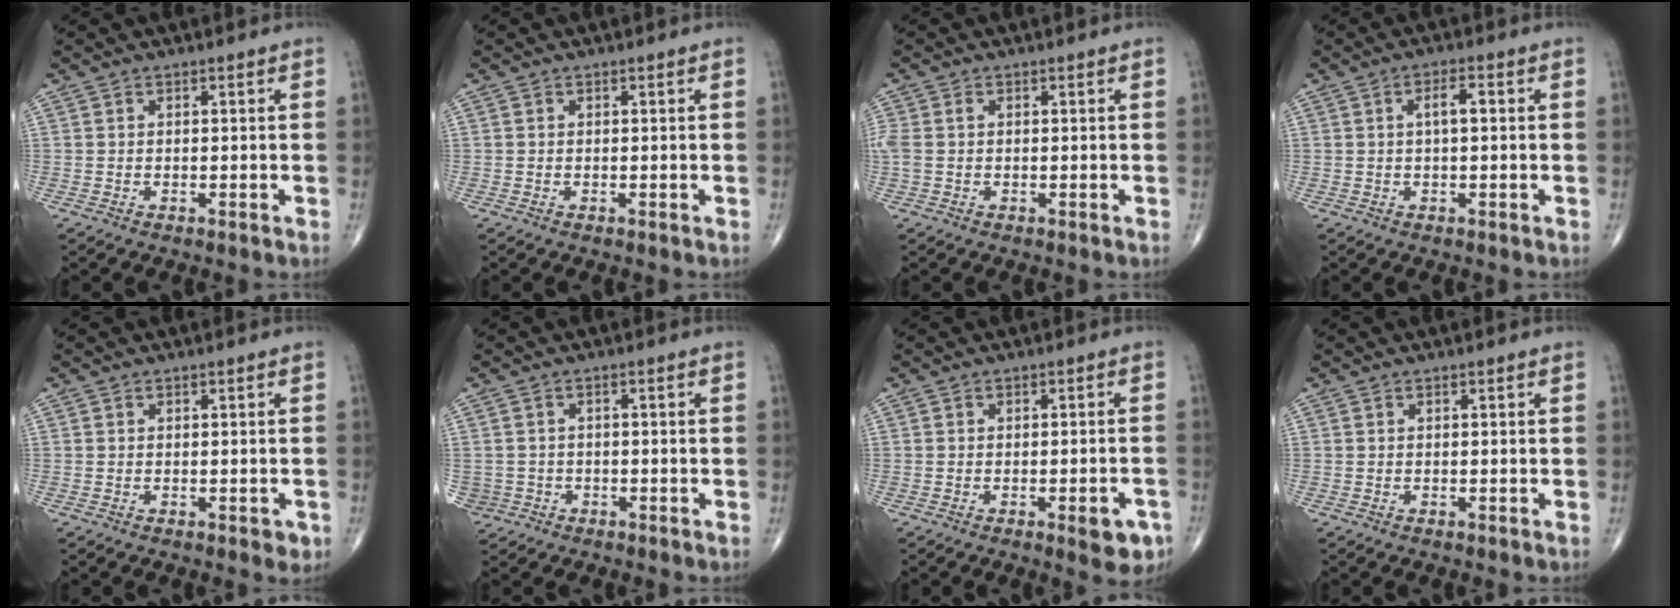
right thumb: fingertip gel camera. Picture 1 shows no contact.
{"total": 0.0}
{"total": 2.6, "force": [0.1, 1.7, 2.0], "torque": [-0.068, 0.009, 0.003]}
{"total": 3.1, "force": [0.4, 1.0, 2.9], "torque": [-0.047, 0.009, 0.004]}
{"total": 1.5, "force": [-0.4, 1.0, 1.0], "torque": [-0.006, -0.001, -0.004]}
{"total": 3.6, "force": [-1.4, 3.3, 0.2], "torque": [0.007, 0.013, -0.021]}
{"total": 5.5, "force": [-2.6, 2.0, 4.4], "torque": [-0.037, 0.009, -0.027]}
{"total": 0.0}